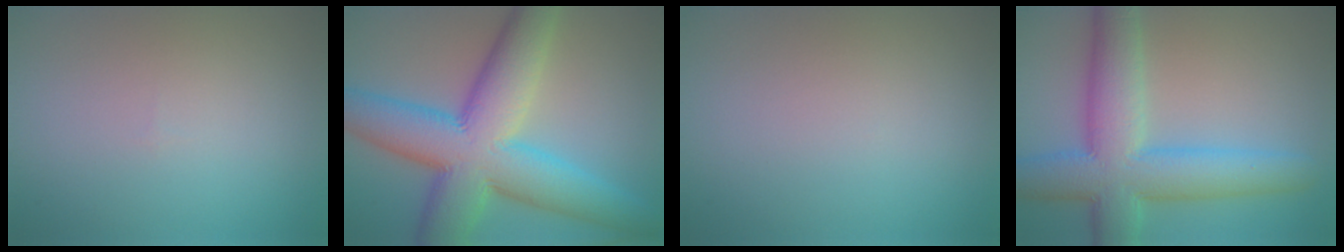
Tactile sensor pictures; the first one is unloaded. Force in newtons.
{"total": 13.1, "press": 13.1, "slide": 0.1}
{"total": 0.0}
{"total": 9.8, "press": 9.8, "slide": 0.2}